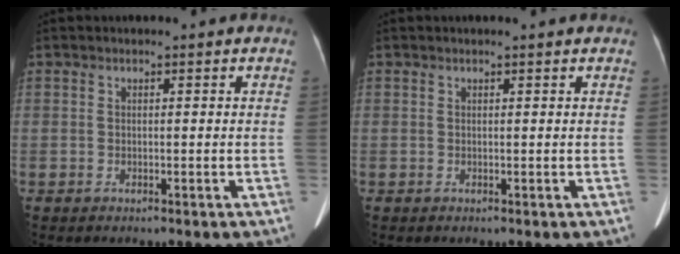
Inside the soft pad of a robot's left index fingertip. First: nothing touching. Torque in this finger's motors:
{"motor_torque": [-0.06, -0.09, 0.01, 0.00]}